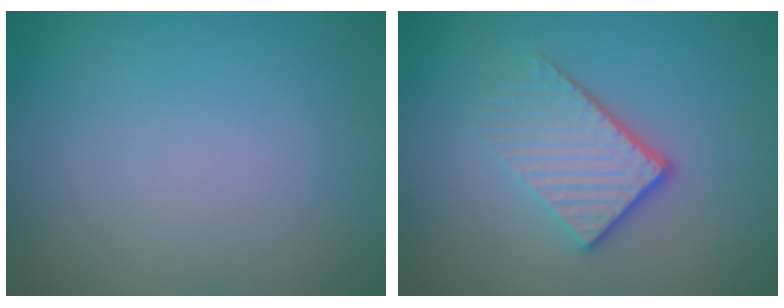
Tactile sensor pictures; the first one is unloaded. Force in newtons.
{"total": 3.9, "press": 2.7, "slide": 2.9}